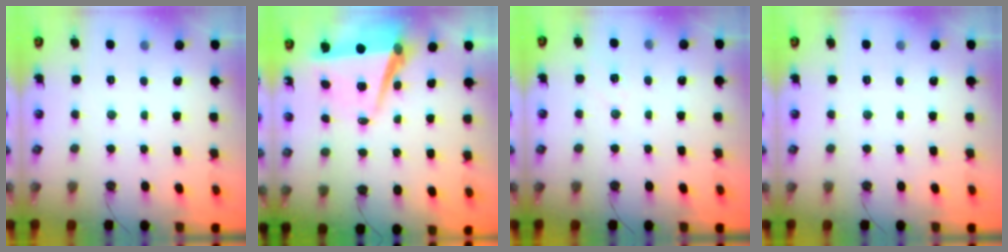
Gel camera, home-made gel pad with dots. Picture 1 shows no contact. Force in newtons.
{"total": 8.4, "press": 7.2, "slide": 4.4}
{"total": 4.1, "press": 3.4, "slide": 2.2}
{"total": 0.0}